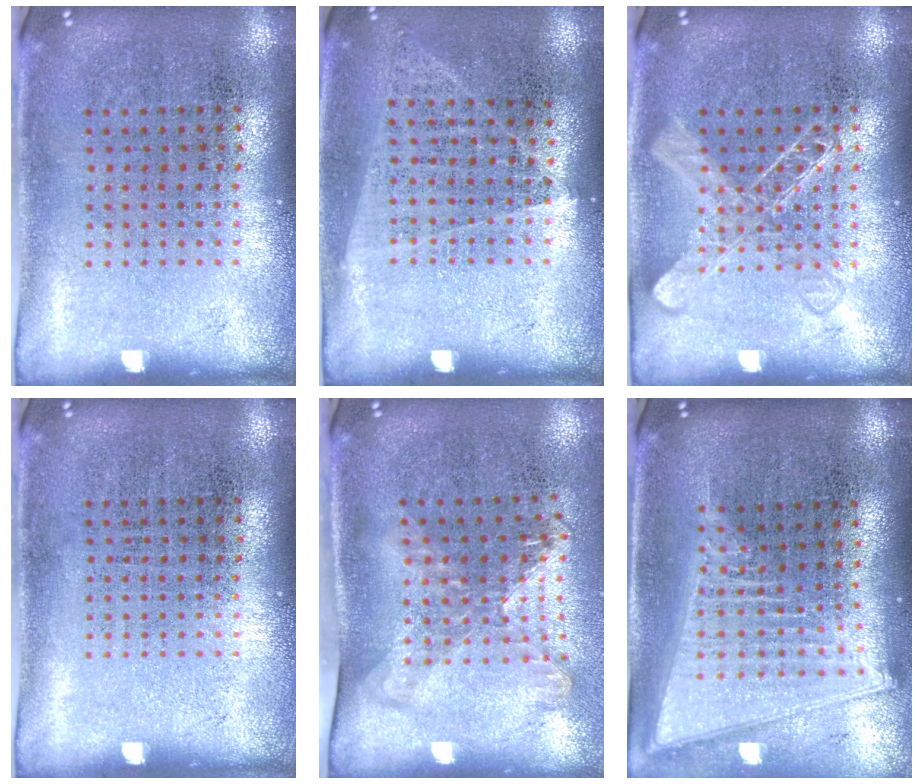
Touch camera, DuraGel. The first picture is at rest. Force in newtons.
{"total": 1.0, "press": 0.9, "slide": 0.5}
{"total": 2.1, "press": 2.1, "slide": 0.5}
{"total": 0.0}
{"total": 1.7, "press": 1.3, "slide": 1.1}
{"total": 2.2, "press": 1.8, "slide": 1.2}